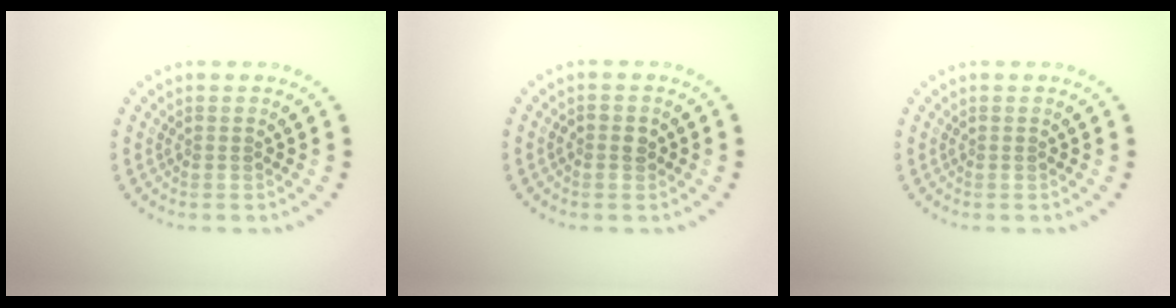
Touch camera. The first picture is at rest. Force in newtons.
{"total": 1.4, "press": 1.3, "slide": 0.3}
{"total": 0.0}